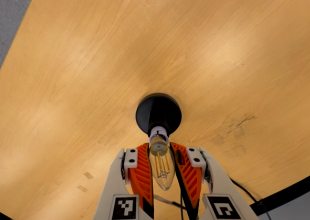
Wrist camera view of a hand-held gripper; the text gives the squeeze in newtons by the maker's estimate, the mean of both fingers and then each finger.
{"total": 16.0, "left": 14.8, "right": 17.2}